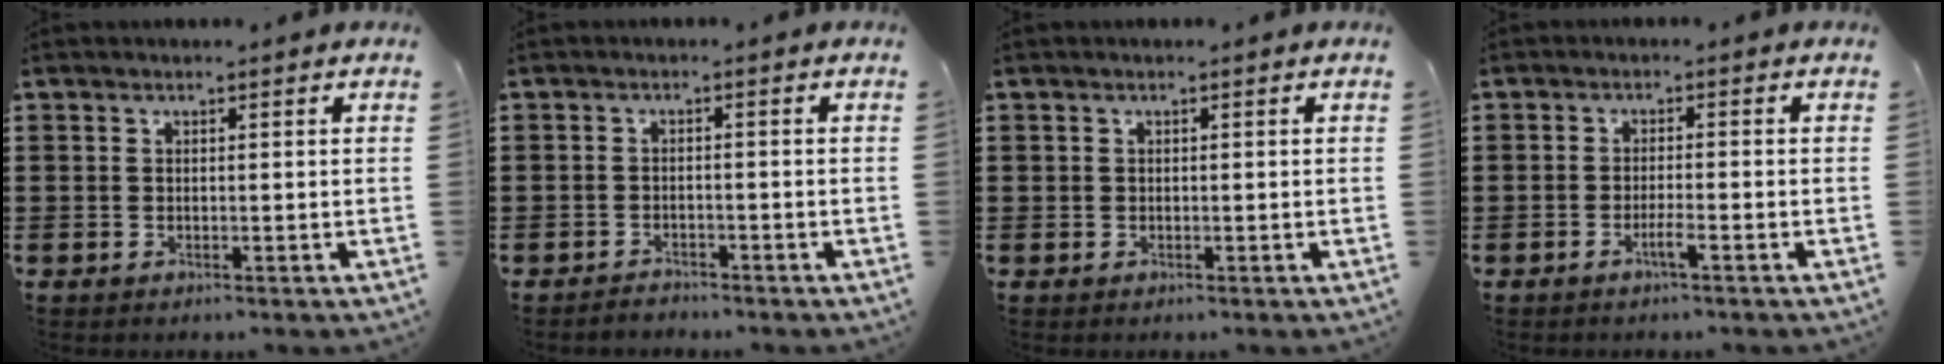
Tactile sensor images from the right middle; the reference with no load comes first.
{"total": 1.6, "force": [-1.6, 0.2, -0.1], "torque": [-0.003, 0.002, -0.036]}
{"total": 0.0}
{"total": 2.0, "force": [-1.3, 0.1, 1.6], "torque": [-0.027, -0.001, -0.024]}